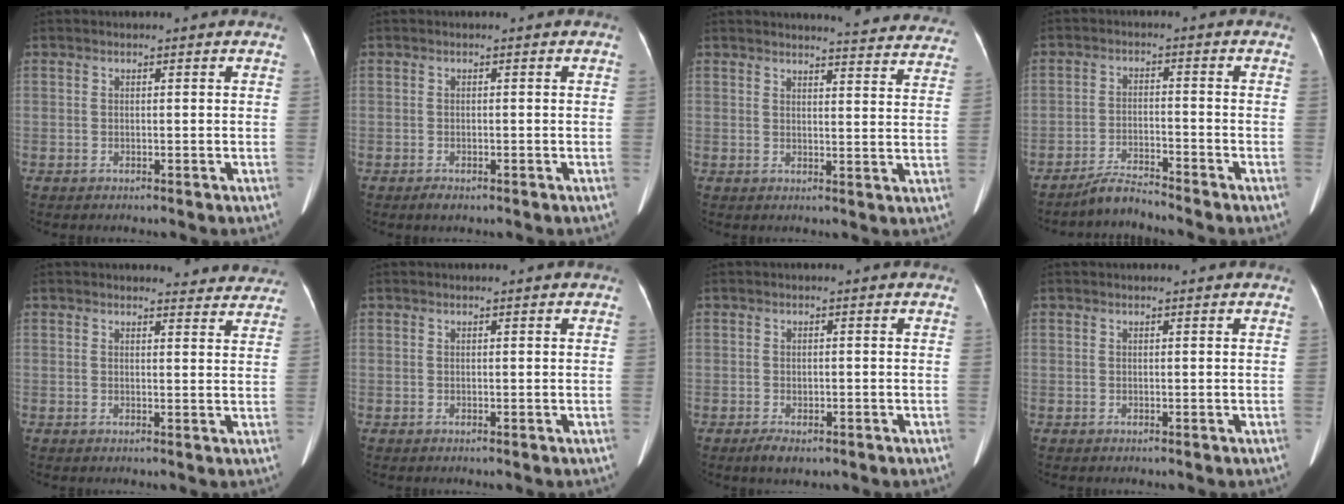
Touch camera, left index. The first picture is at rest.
{"total": 1.3, "force": [-0.9, 0.6, 0.7], "torque": [-0.015, -0.001, -0.009]}
{"total": 16.6, "force": [16.1, 1.6, 3.4], "torque": [-0.020, -0.071, 0.159]}
{"total": 4.1, "force": [-4.0, -0.6, 0.4], "torque": [-0.016, -0.018, -0.073]}
{"total": 6.9, "force": [6.7, 1.6, 0.4], "torque": [0.019, -0.014, 0.051]}
{"total": 0.0}
{"total": 2.7, "force": [-1.6, 1.3, 1.7], "torque": [-0.037, -0.005, -0.018]}
{"total": 0.6, "force": [0.5, 0.0, 0.2], "torque": [-0.004, 0.007, 0.009]}